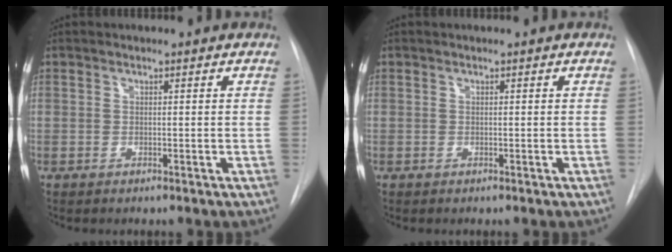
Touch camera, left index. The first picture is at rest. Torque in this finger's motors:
{"motor_torque": [0.00, 0.00, 0.00, 0.00]}